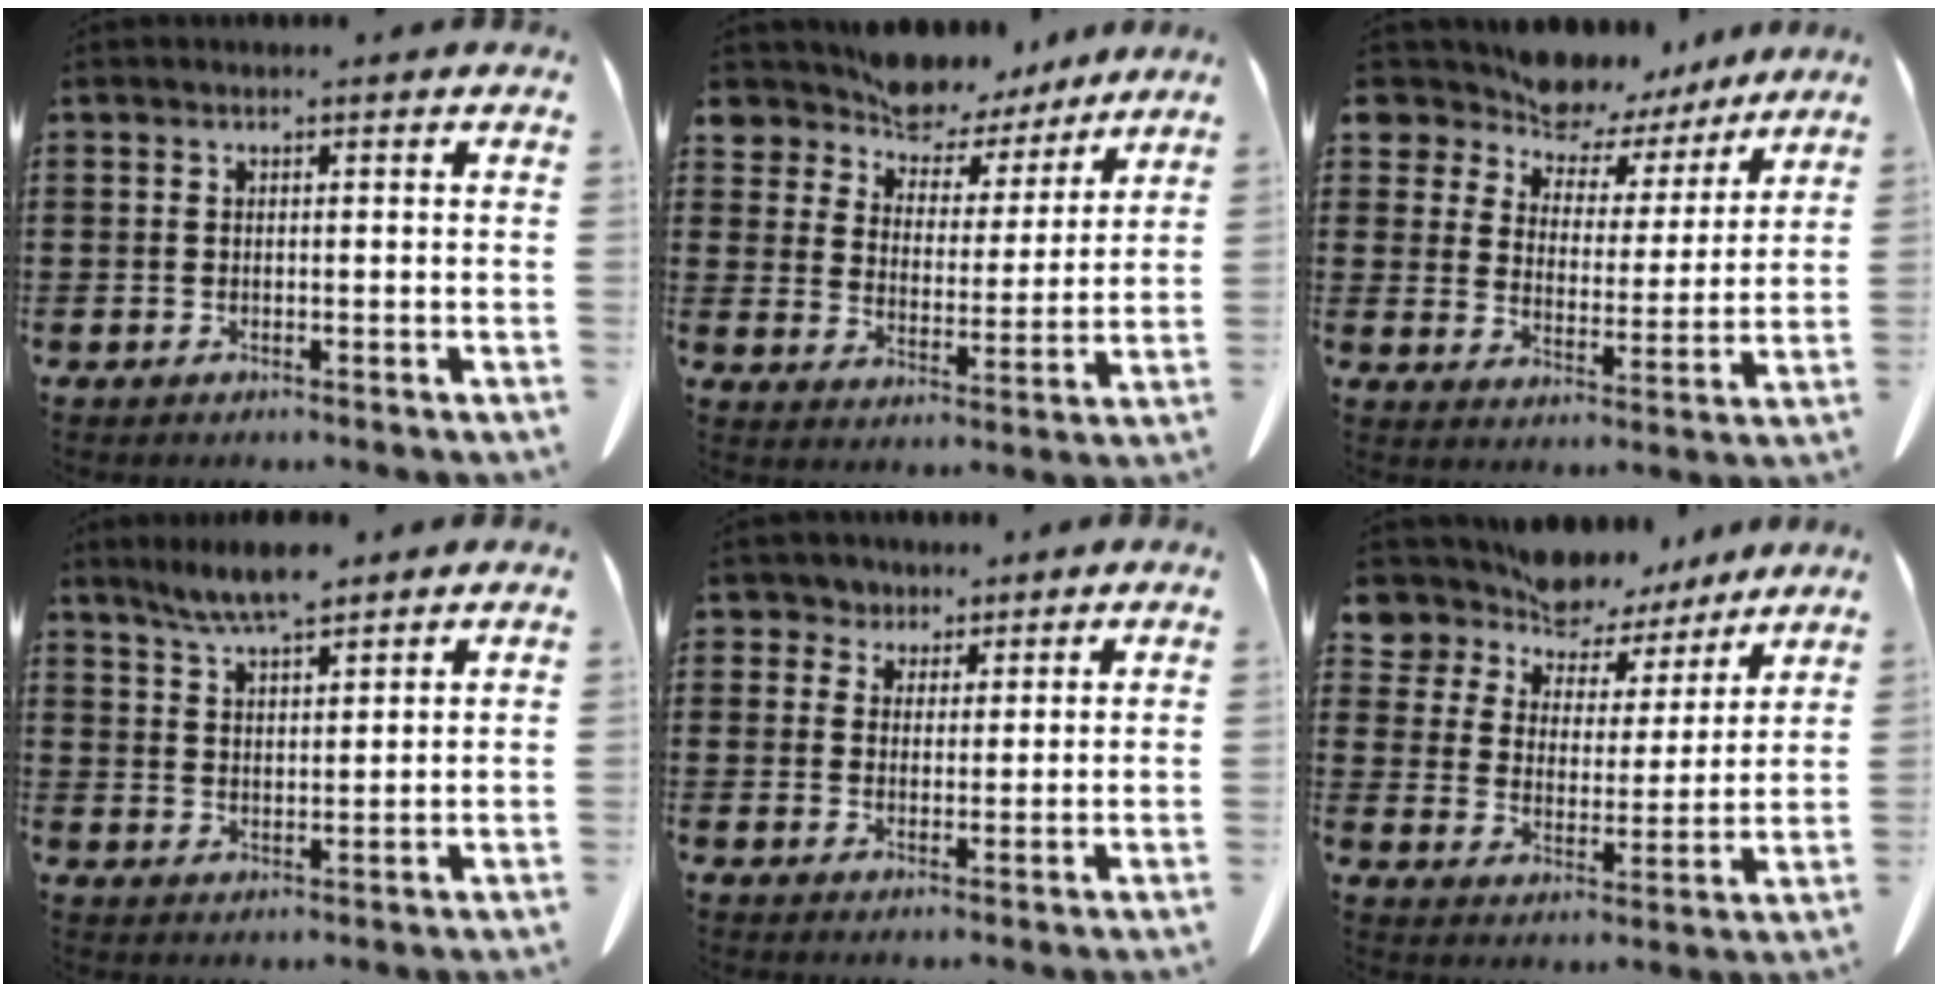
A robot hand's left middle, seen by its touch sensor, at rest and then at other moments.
{"total": 8.3, "force": [7.9, 2.5, 0.8], "torque": [-0.053, -0.055, 0.144]}
{"total": 8.2, "force": [7.8, 2.6, 0.6], "torque": [-0.050, -0.056, 0.142]}
{"total": 6.2, "force": [5.5, 0.7, 2.7], "torque": [-0.067, -0.014, 0.103]}
{"total": 3.6, "force": [2.9, 2.2, 0.1], "torque": [-0.022, 0.001, 0.053]}
{"total": 8.6, "force": [8.2, 2.6, 0.2], "torque": [-0.042, -0.060, 0.152]}